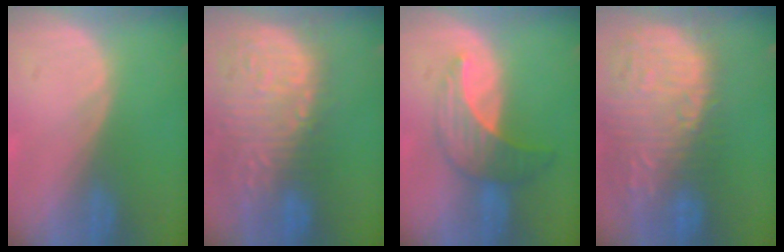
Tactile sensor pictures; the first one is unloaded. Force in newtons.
{"total": 15.3, "press": 12.6, "slide": 8.7}
{"total": 7.3, "press": 6.6, "slide": 3.2}
{"total": 15.9, "press": 13.1, "slide": 9.0}